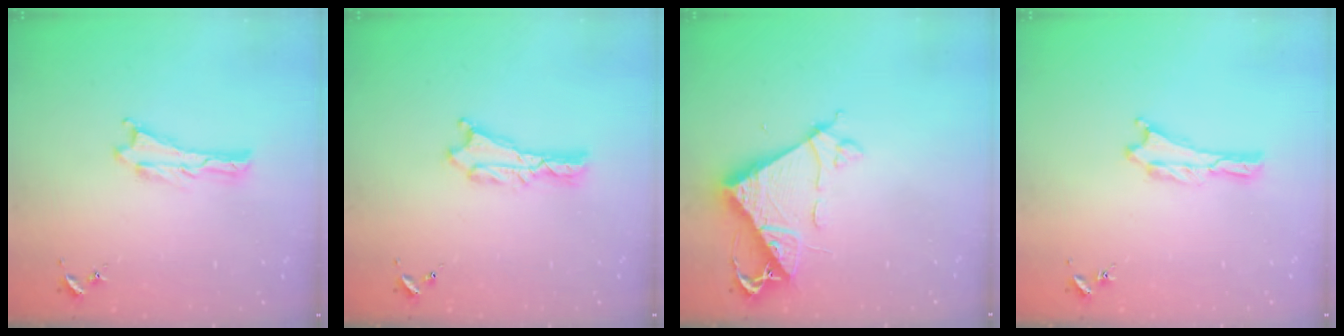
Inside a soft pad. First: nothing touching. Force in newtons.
{"total": 1.1, "press": 1.1, "slide": 0.2}
{"total": 7.5, "press": 7.5, "slide": 0.1}
{"total": 0.0}